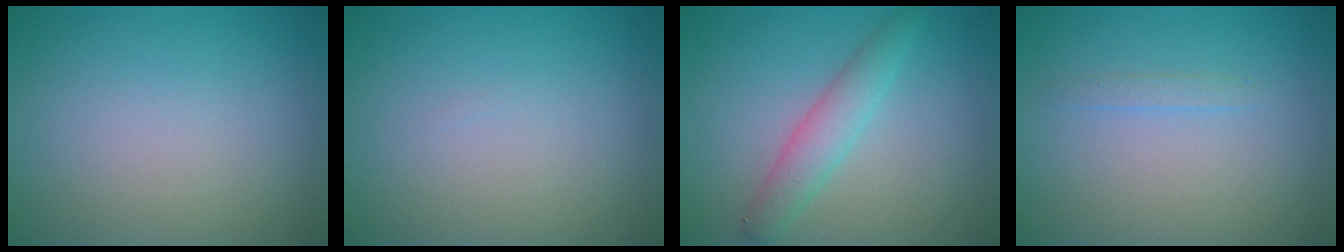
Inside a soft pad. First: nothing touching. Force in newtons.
{"total": 0.0}
{"total": 2.8, "press": 2.8, "slide": 0.1}
{"total": 0.8, "press": 0.8, "slide": 0.1}